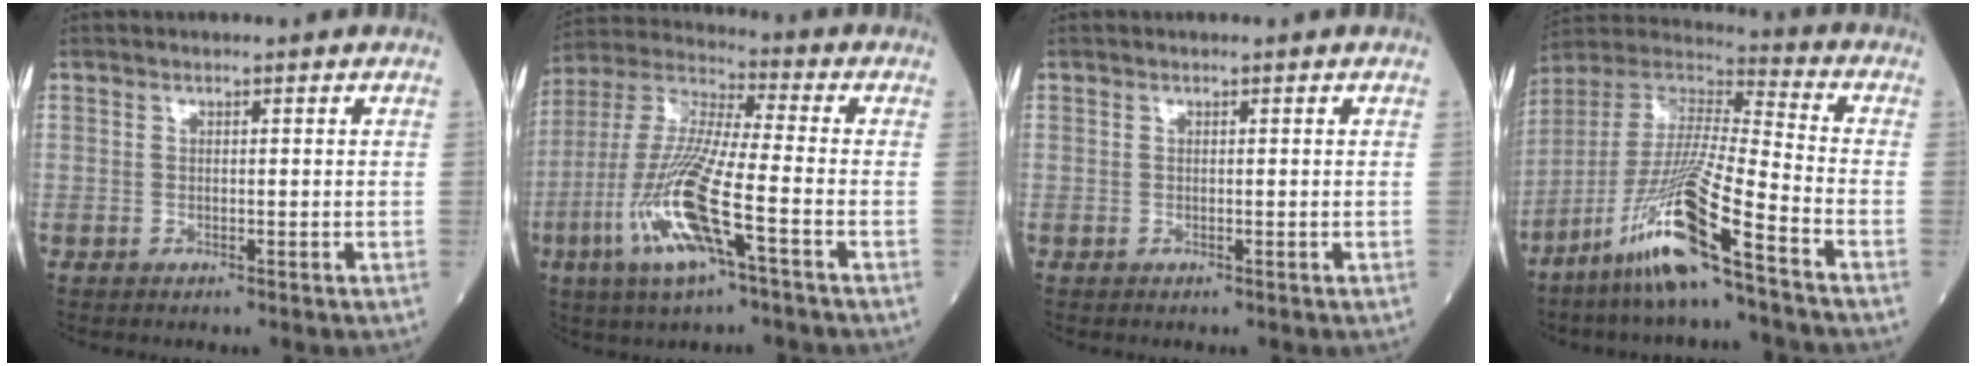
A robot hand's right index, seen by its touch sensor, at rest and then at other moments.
{"total": 15.5, "force": [-5.7, 1.5, 14.4], "torque": [-0.308, -0.013, -0.113]}
{"total": 0.0}
{"total": 16.3, "force": [-9.3, -0.4, 13.3], "torque": [-0.287, -0.029, -0.184]}